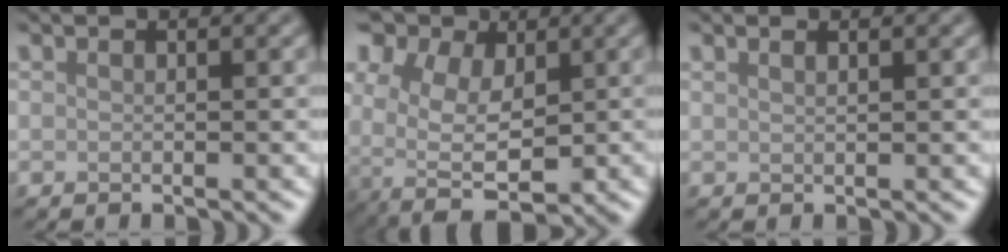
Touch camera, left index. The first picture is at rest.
{"total": 13.5, "force": [4.4, 9.7, 8.4], "torque": [-0.144, 0.027, 0.068]}
{"total": 0.9, "force": [0.7, 0.2, 0.5], "torque": [-0.005, 0.001, 0.009]}